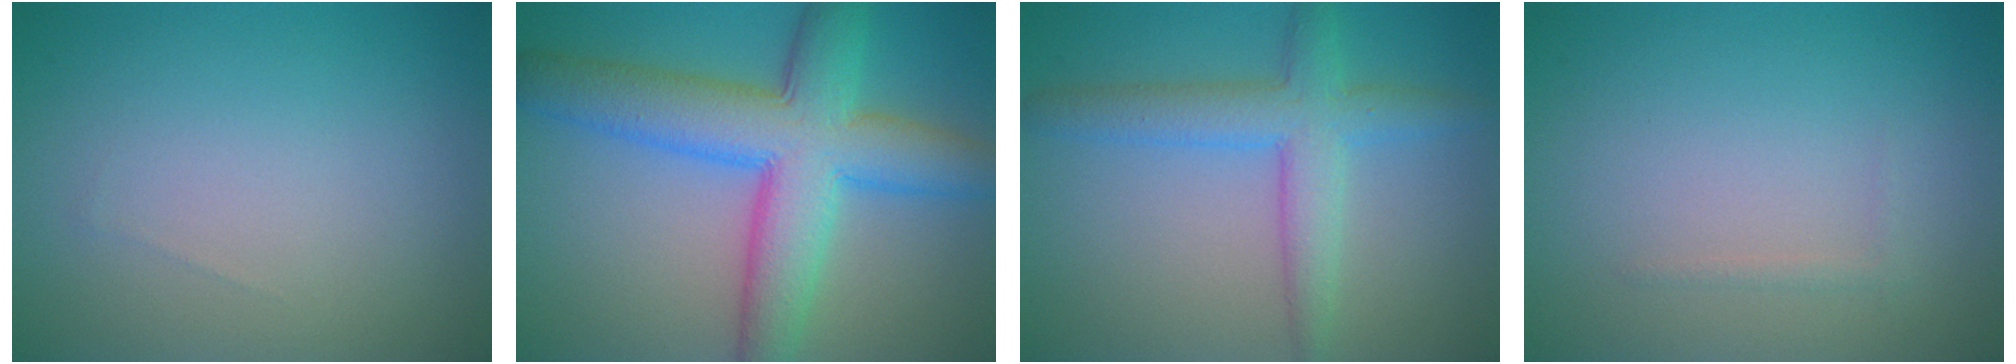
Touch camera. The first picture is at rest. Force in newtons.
{"total": 9.5, "press": 9.5, "slide": 0.2}
{"total": 4.5, "press": 4.5, "slide": 0.1}
{"total": 0.5, "press": 0.5, "slide": 0.0}